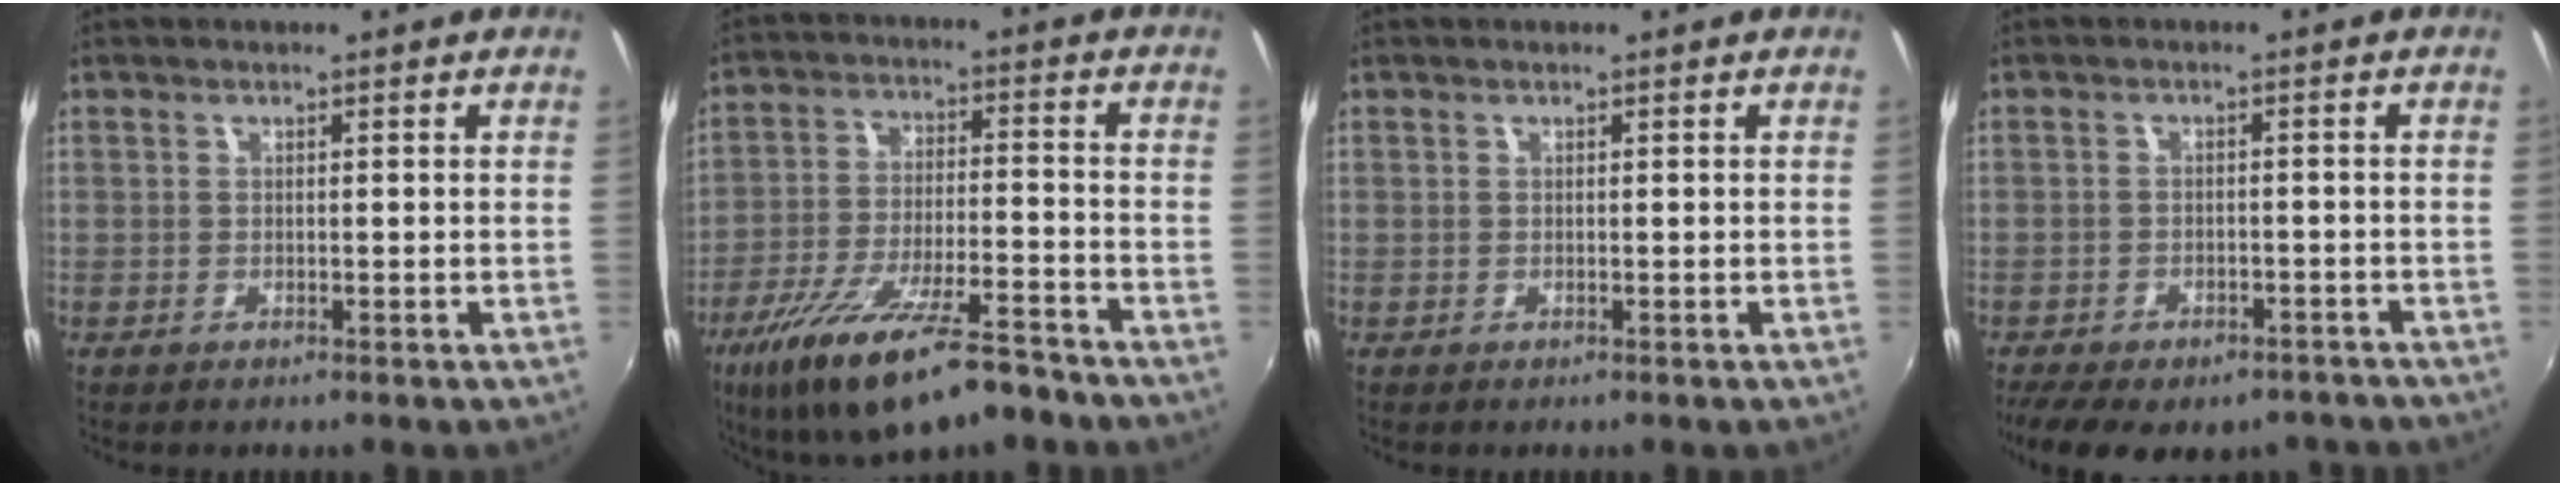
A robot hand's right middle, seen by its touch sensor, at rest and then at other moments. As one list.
[{"total": 17.4, "force": [-12.4, 4.3, 11.4], "torque": [-0.222, -0.035, -0.208]}, {"total": 0.0}, {"total": 15.6, "force": [-11.8, 6.9, 7.6], "torque": [-0.163, -0.029, -0.156]}]